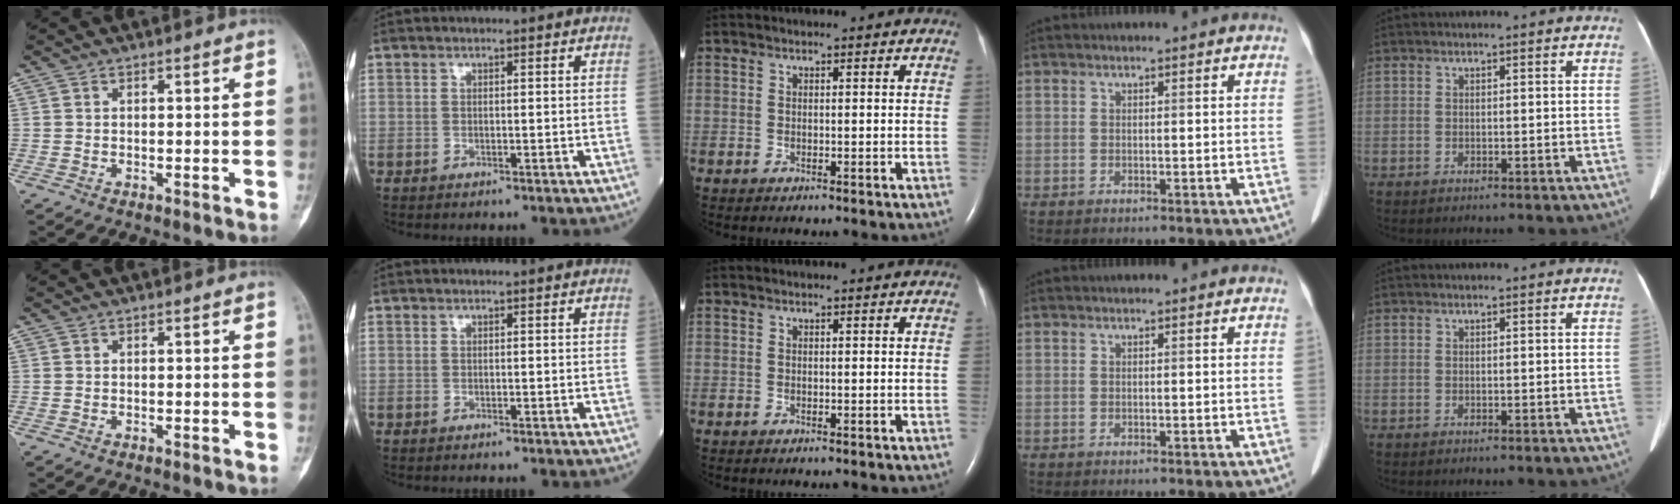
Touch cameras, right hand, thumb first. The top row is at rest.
{}